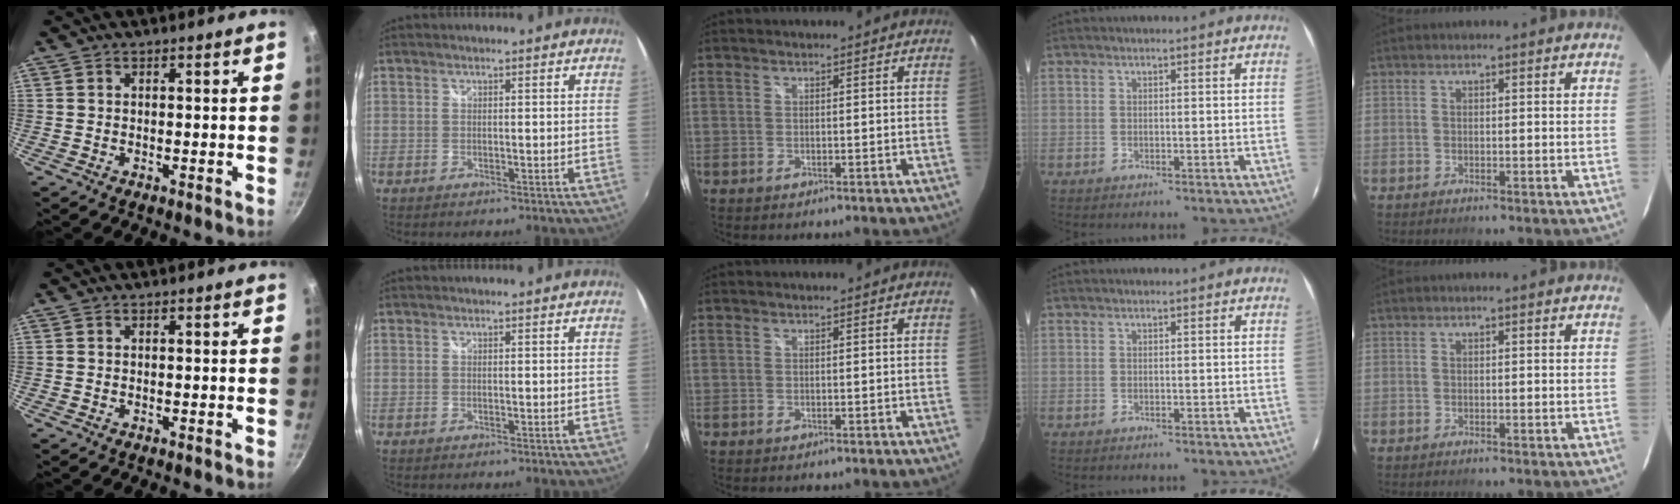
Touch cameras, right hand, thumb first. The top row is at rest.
{}